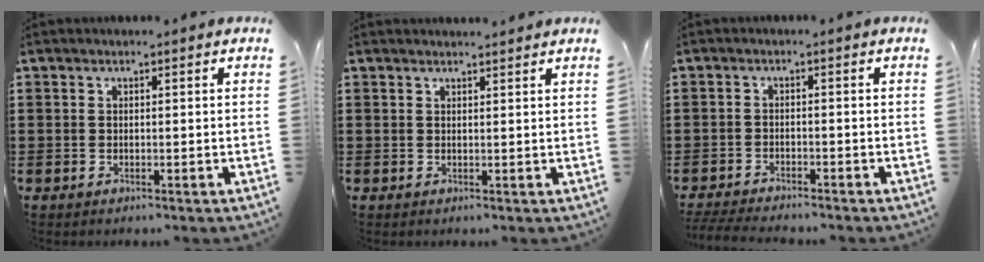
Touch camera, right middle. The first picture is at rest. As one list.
[{"total": 1.2, "force": [1.2, -0.1, 0.2], "torque": [0.003, -0.005, 0.020]}, {"total": 3.2, "force": [-3.1, 0.2, 0.5], "torque": [-0.018, -0.006, -0.067]}]